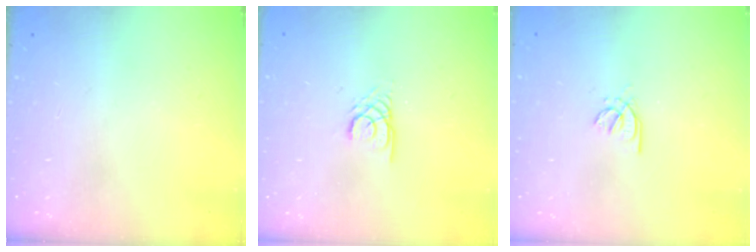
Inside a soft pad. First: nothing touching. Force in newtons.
{"total": 2.0, "press": 2.0, "slide": 0.1}
{"total": 2.0, "press": 2.0, "slide": 0.6}